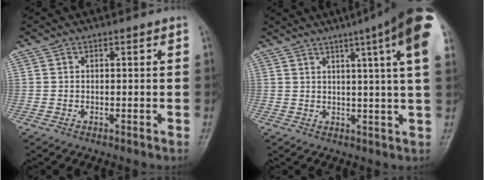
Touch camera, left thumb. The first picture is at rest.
{"total": 16.5, "force": [8.5, 0.9, 14.1], "torque": [-0.187, -0.010, 0.092]}